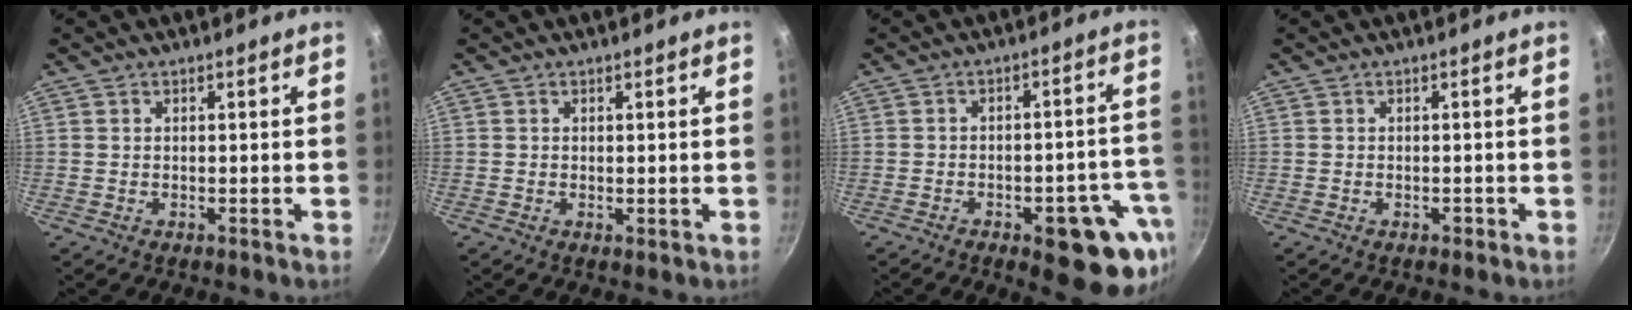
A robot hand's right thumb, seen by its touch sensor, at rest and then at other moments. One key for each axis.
{"total": 0.5, "fx": 0.1, "fy": 0.2, "fz": 0.4, "tx": -0.006, "ty": -0.005, "tz": 0.001}
{"total": 12.2, "fx": -5.8, "fy": 4.5, "fz": 9.7, "tx": -0.077, "ty": 0.032, "tz": -0.069}
{"total": 1.0, "fx": -0.5, "fy": 0.6, "fz": 0.6, "tx": -0.007, "ty": 0.004, "tz": -0.005}